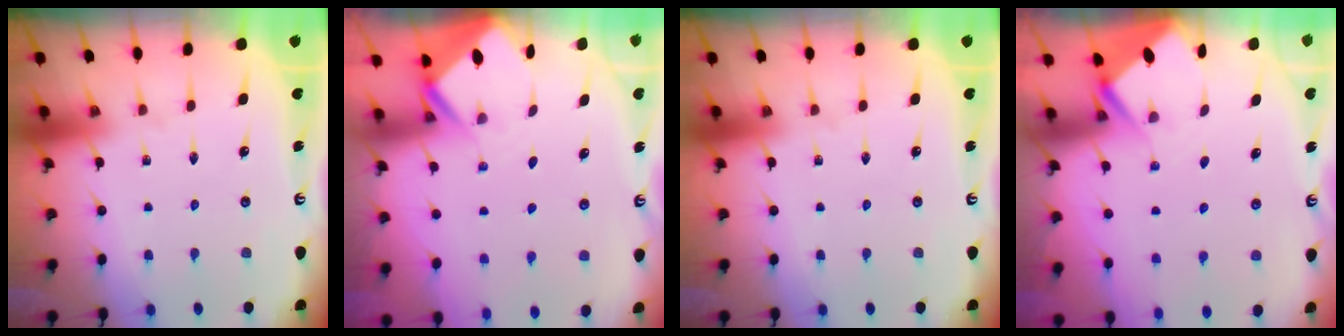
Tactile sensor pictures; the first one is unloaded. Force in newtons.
{"total": 2.4, "press": 2.4, "slide": 0.1}
{"total": 0.0}
{"total": 2.7, "press": 2.7, "slide": 0.4}